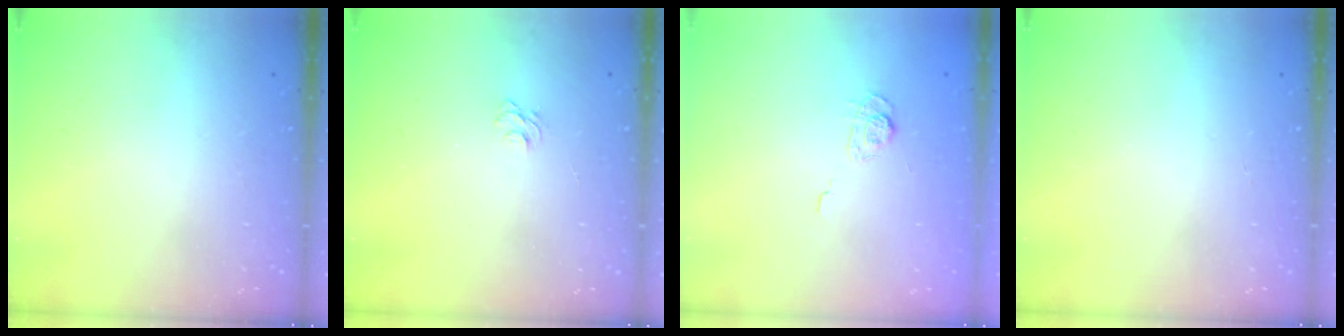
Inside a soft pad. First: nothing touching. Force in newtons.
{"total": 3.5, "press": 3.5, "slide": 0.3}
{"total": 3.1, "press": 2.7, "slide": 1.6}
{"total": 0.0}